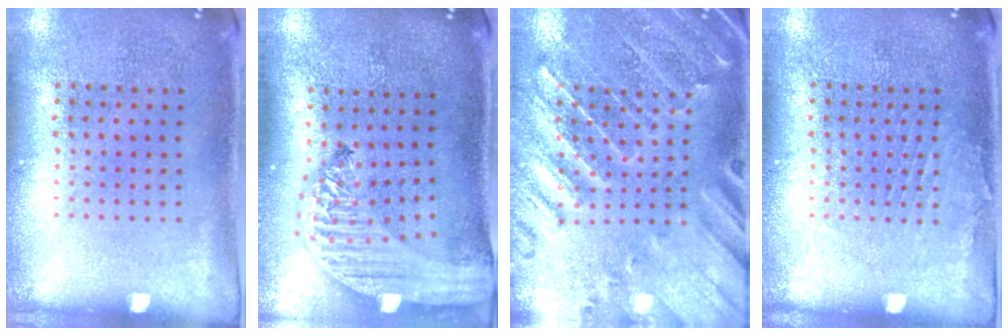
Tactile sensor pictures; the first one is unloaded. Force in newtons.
{"total": 2.9, "press": 2.2, "slide": 1.8}
{"total": 1.1, "press": 1.1, "slide": 0.3}
{"total": 1.0, "press": 1.0, "slide": 0.1}